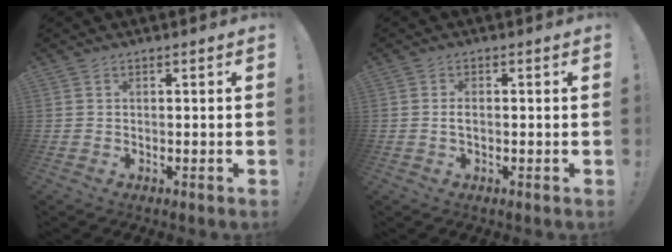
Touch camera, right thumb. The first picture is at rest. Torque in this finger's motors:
{"motor_torque": [-0.06, -0.01, 0.09, -0.02, 0.03]}